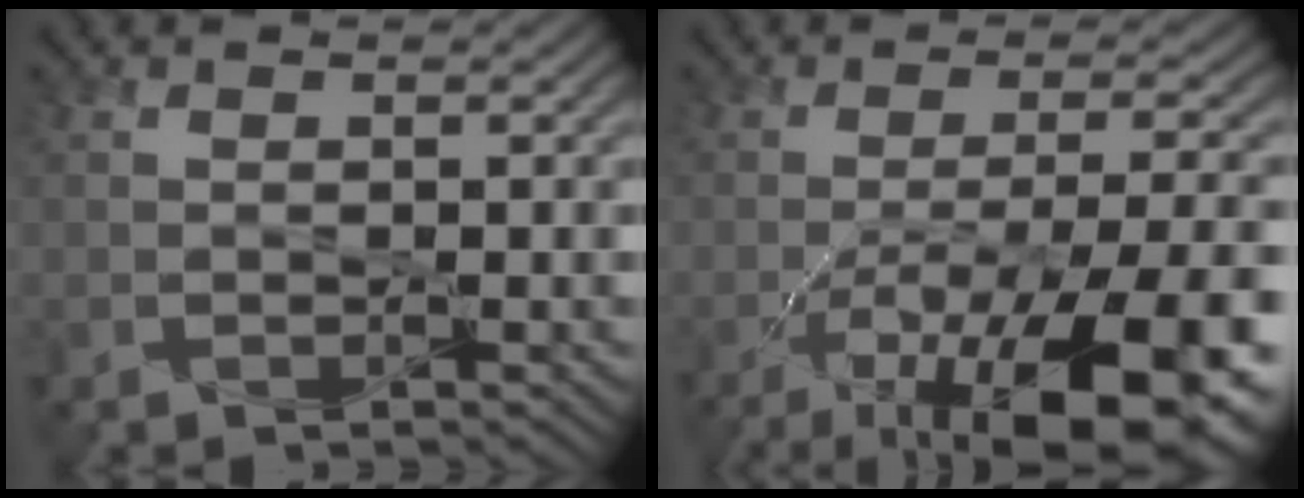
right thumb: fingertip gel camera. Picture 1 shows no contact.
{"total": 16.0, "force": [-8.8, 4.8, 12.5], "torque": [-0.194, -0.021, -0.129]}